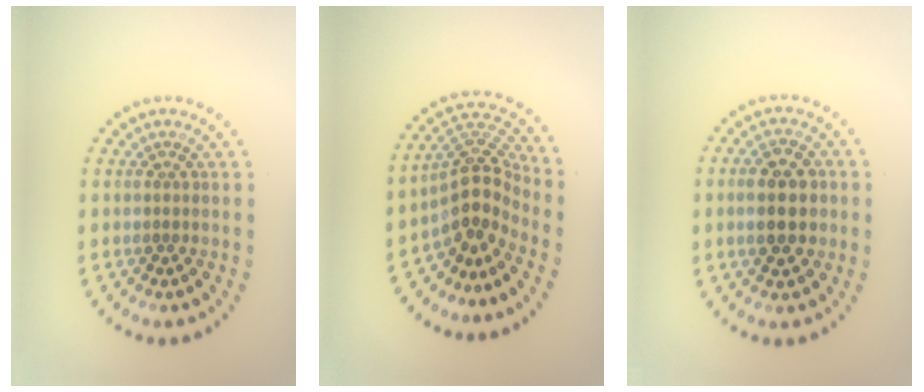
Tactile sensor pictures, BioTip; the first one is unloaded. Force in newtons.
{"total": 4.3, "press": 3.1, "slide": 3.0}
{"total": 4.7, "press": 4.7, "slide": 0.1}